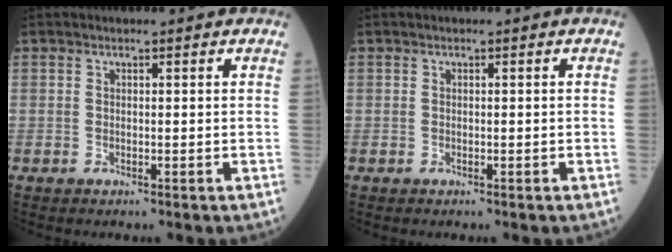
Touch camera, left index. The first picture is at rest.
{"total": 0.0}